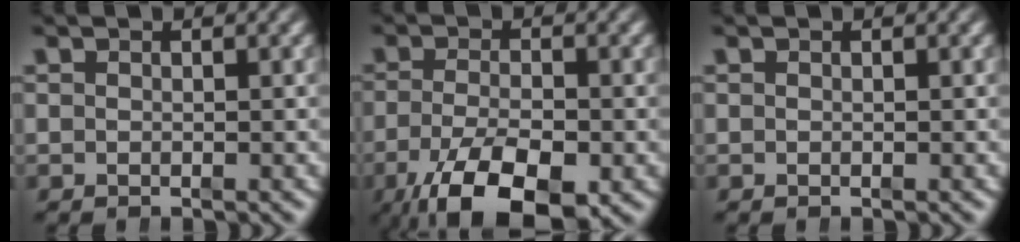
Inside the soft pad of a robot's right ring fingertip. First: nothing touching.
{"total": 9.1, "force": [-5.0, 3.9, 6.5], "torque": [-0.124, -0.045, -0.055]}
{"total": 0.0}